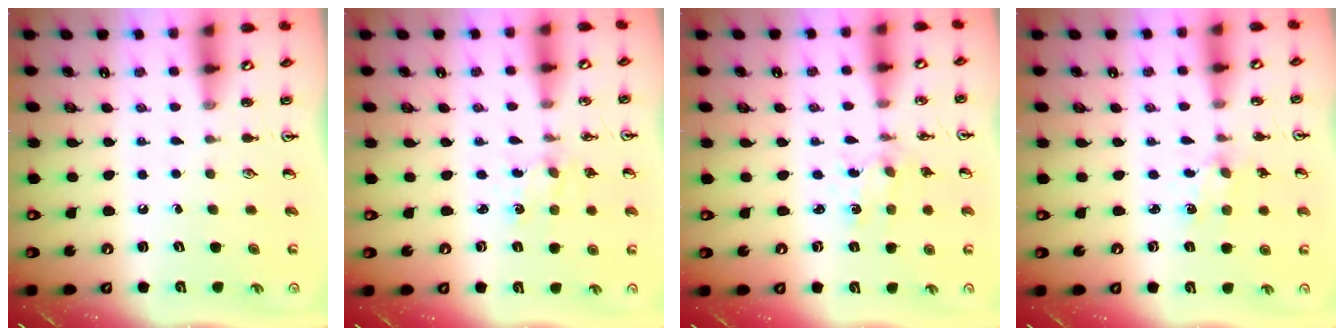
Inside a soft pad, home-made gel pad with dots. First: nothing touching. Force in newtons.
{"total": 1.2, "press": 1.2, "slide": 0.2}
{"total": 1.5, "press": 1.5, "slide": 0.3}
{"total": 1.8, "press": 1.8, "slide": 0.3}